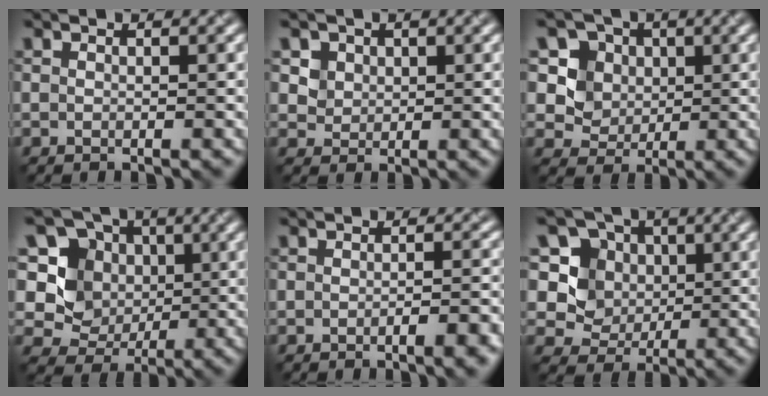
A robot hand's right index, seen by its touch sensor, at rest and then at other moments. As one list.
[{"total": 3.0, "force": [1.6, 2.4, 1.1], "torque": [-0.040, -0.007, 0.043]}, {"total": 4.5, "force": [1.5, 3.9, 1.6], "torque": [-0.037, -0.016, 0.032]}, {"total": 6.0, "force": [1.2, 5.3, 2.4], "torque": [-0.045, -0.008, 0.005]}, {"total": 3.1, "force": [-1.4, 0.9, 2.7], "torque": [-0.028, -0.001, -0.023]}, {"total": 5.1, "force": [1.4, 4.6, 2.0], "torque": [-0.040, -0.006, 0.014]}]